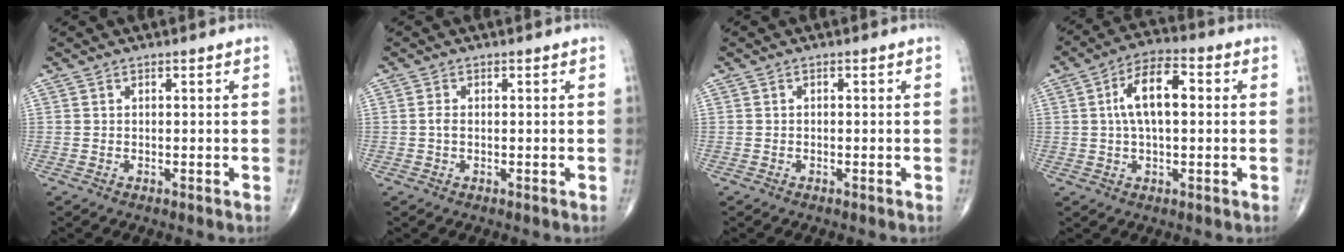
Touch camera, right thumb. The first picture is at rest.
{"total": 1.0, "force": [-0.2, 0.6, 0.8], "torque": [-0.018, 0.000, -0.004]}
{"total": 0.0}
{"total": 9.9, "force": [1.4, 4.7, 8.6], "torque": [-0.151, 0.021, 0.017]}